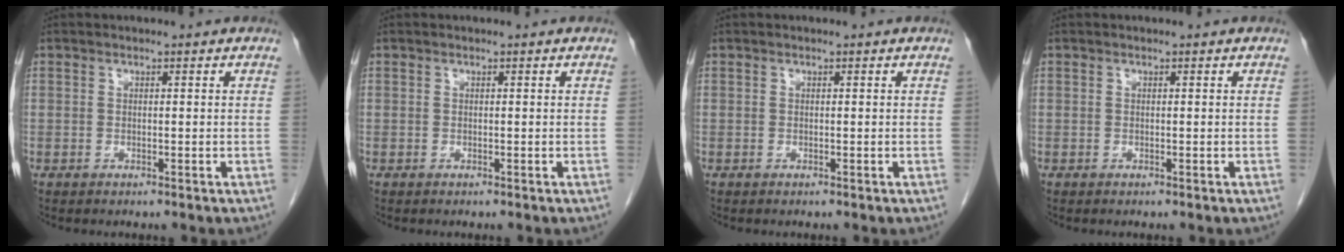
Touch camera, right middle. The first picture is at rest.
{"total": 0.0}
{"total": 0.0}
{"total": 0.0}